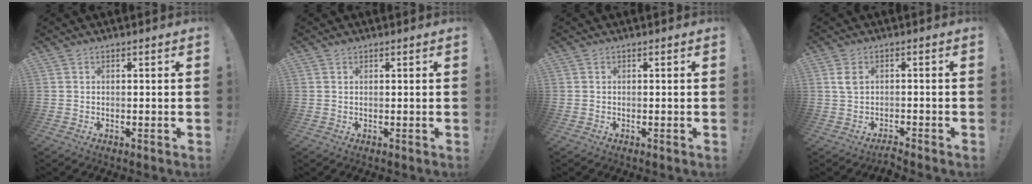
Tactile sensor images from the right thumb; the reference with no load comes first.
{"total": 0.6, "force": [0.6, 0.2, 0.1], "torque": [0.006, -0.003, 0.010]}
{"total": 0.0}
{"total": 2.8, "force": [-0.7, 1.4, 2.3], "torque": [-0.049, 0.004, -0.015]}